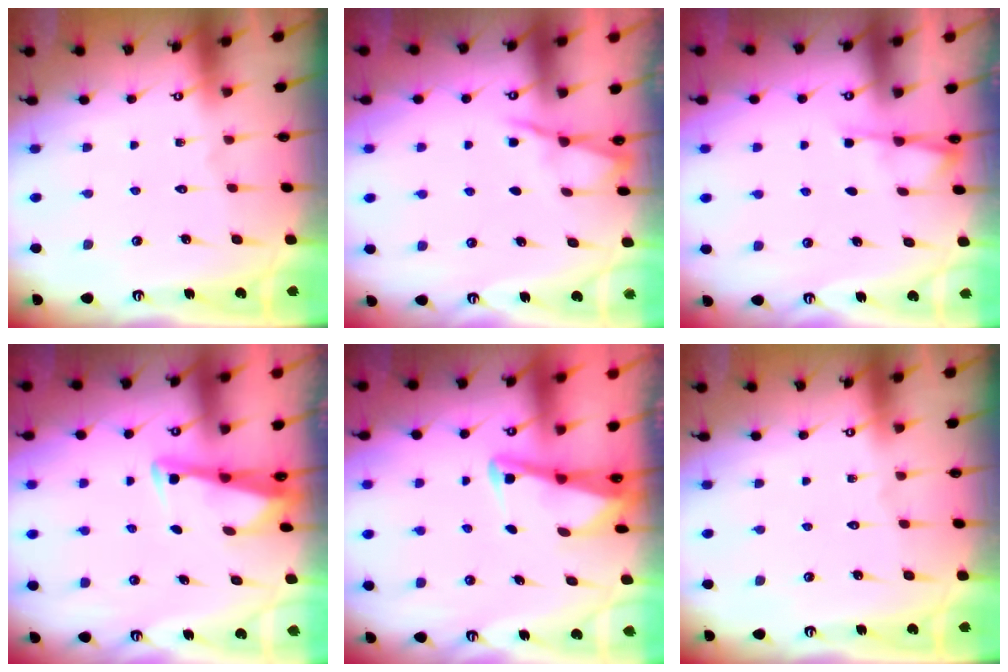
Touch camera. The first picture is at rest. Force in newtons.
{"total": 2.8, "press": 2.8, "slide": 0.5}
{"total": 2.4, "press": 2.4, "slide": 0.5}
{"total": 2.9, "press": 2.9, "slide": 0.4}
{"total": 3.0, "press": 3.0, "slide": 0.4}
{"total": 0.0}